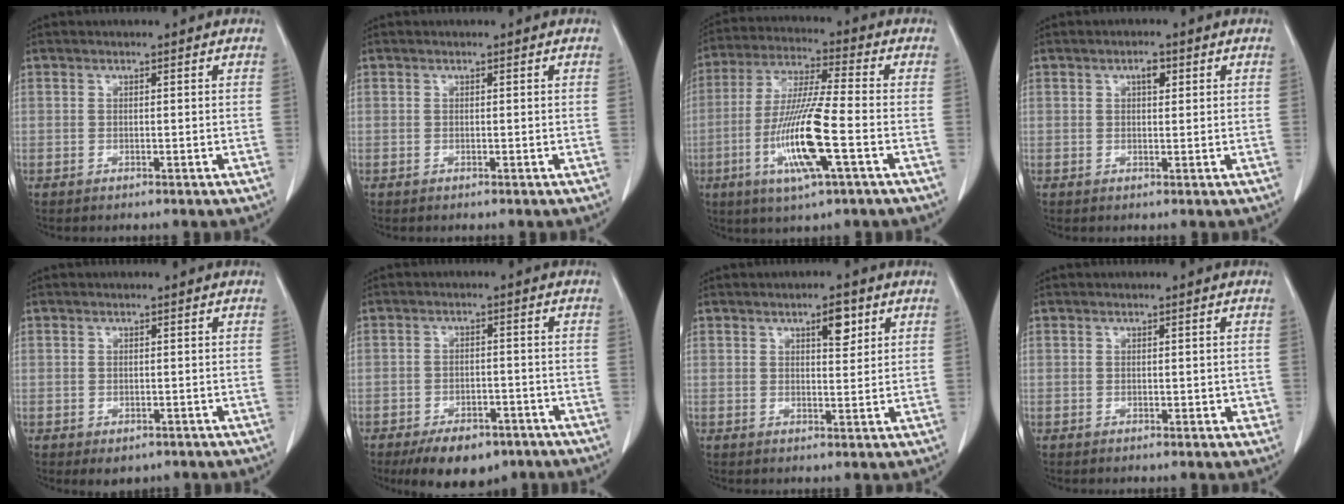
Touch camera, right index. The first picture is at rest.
{"total": 0.0}
{"total": 13.6, "force": [-4.0, 0.5, 13.0], "torque": [-0.263, -0.016, -0.079]}
{"total": 1.9, "force": [0.8, 0.8, 1.5], "torque": [-0.024, 0.001, 0.011]}
{"total": 2.2, "force": [-1.2, 1.6, 0.9], "torque": [-0.008, -0.001, -0.005]}
{"total": 8.9, "force": [-6.3, 4.2, 4.6], "torque": [-0.065, -0.001, -0.095]}
{"total": 3.6, "force": [1.9, 1.2, 2.8], "torque": [-0.041, -0.002, 0.028]}
{"total": 1.6, "force": [0.0, 1.0, 1.3], "torque": [-0.013, 0.002, 0.003]}